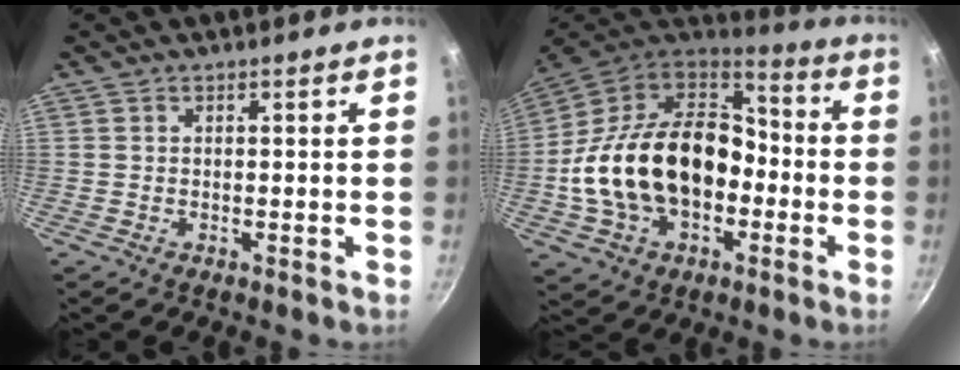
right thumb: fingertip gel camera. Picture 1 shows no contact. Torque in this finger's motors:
{"motor_torque": [0.37, 2.18, 1.42, -1.35, 0.66]}